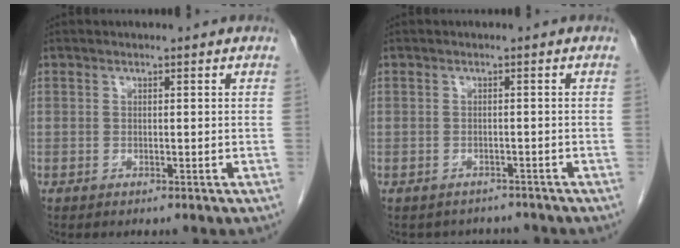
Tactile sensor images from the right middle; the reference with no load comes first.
{"total": 3.9, "force": [-3.5, 1.7, -0.3], "torque": [0.003, 0.007, -0.045]}